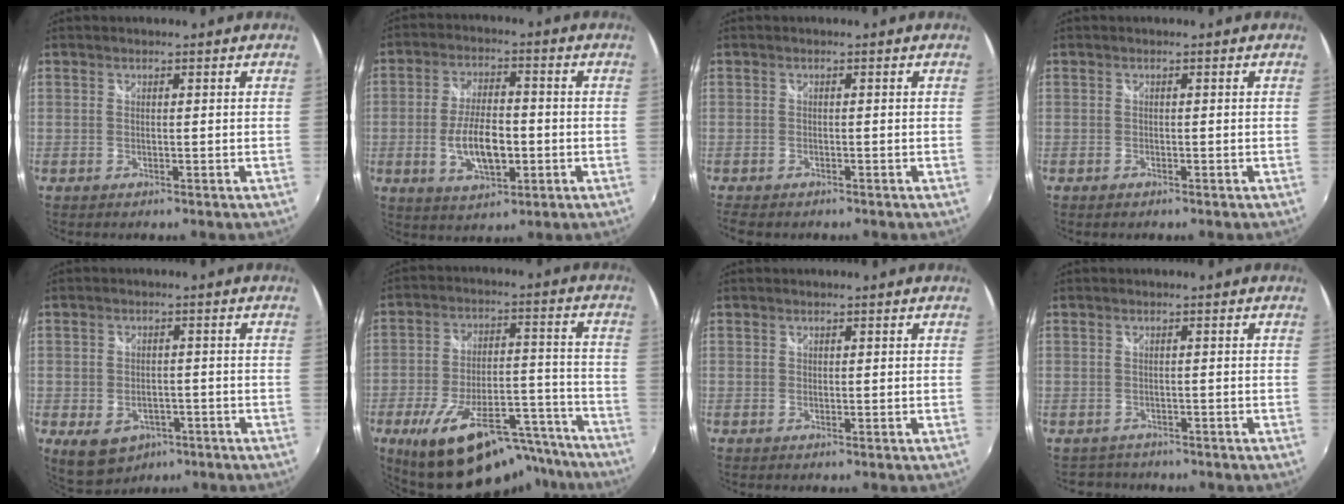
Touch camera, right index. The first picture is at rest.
{"total": 10.1, "force": [-2.2, 4.4, 8.8], "torque": [-0.170, 0.000, -0.032]}
{"total": 4.0, "force": [-3.1, 1.7, 1.8], "torque": [-0.048, -0.017, -0.053]}
{"total": 0.8, "force": [-0.6, 0.5, 0.3], "torque": [-0.008, 0.001, -0.007]}
{"total": 9.9, "force": [-4.9, 7.0, 4.9], "torque": [-0.109, -0.012, -0.062]}
{"total": 23.5, "force": [-17.1, 9.0, 13.3], "torque": [-0.222, 0.007, -0.229]}
{"total": 0.0}
{"total": 2.8, "force": [-2.3, 1.6, -0.2], "torque": [-0.007, 0.003, -0.038]}